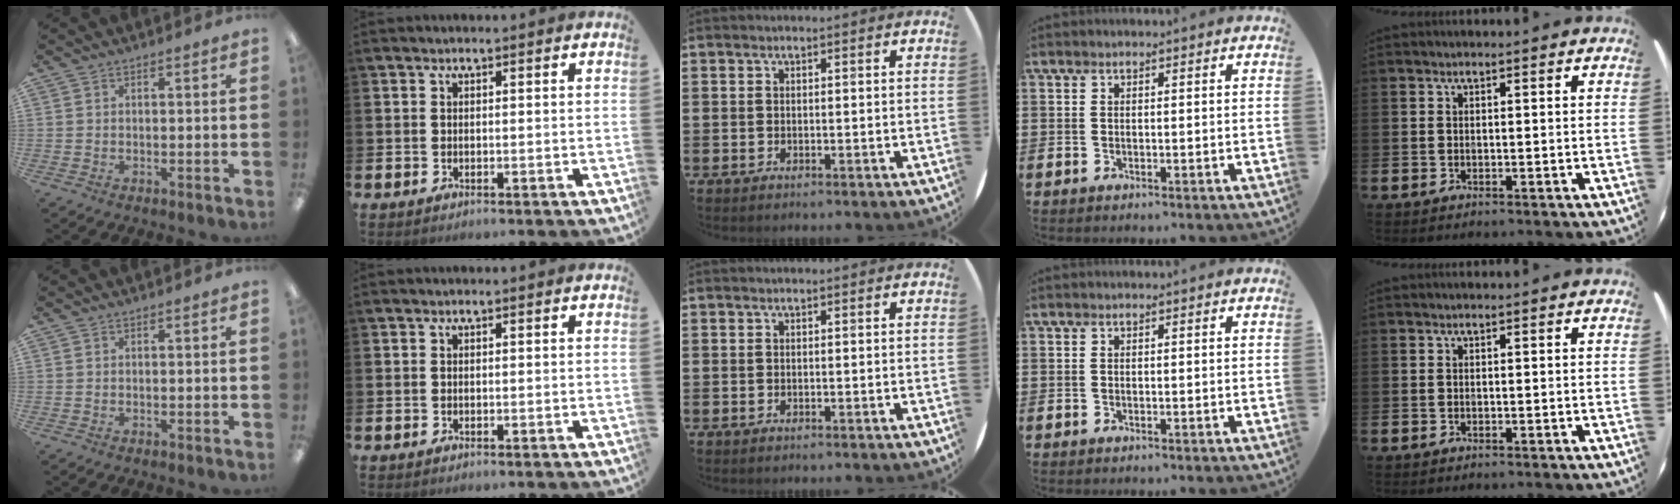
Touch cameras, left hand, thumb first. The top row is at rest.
{}